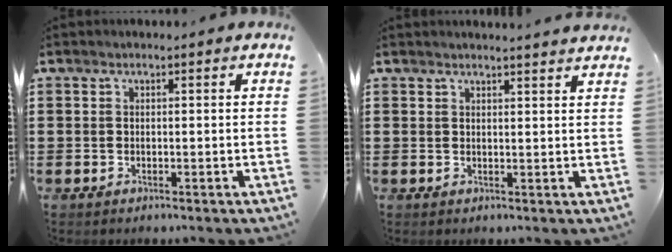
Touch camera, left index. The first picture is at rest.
{"total": 2.0, "force": [1.9, -0.3, 0.4], "torque": [-0.010, -0.004, 0.037]}